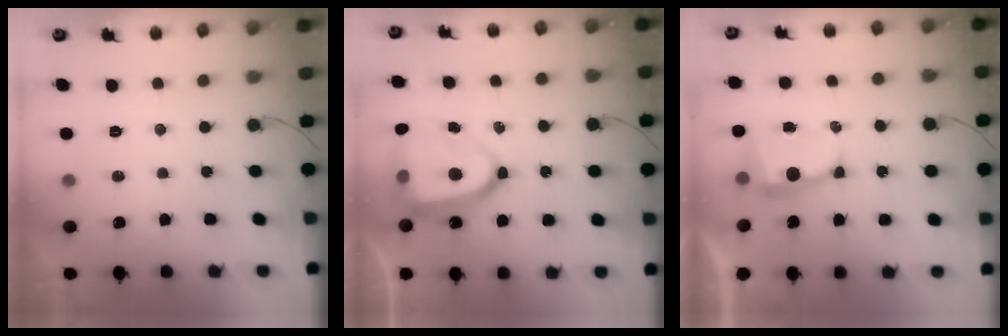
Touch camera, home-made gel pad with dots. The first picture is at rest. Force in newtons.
{"total": 18.2, "press": 18.2, "slide": 0.7}
{"total": 5.8, "press": 5.8, "slide": 0.4}